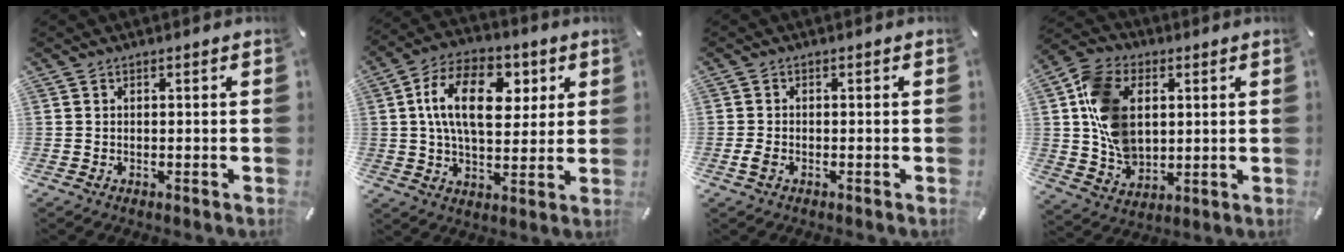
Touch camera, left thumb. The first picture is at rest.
{"total": 16.9, "force": [4.5, 10.4, 12.6], "torque": [-0.220, 0.012, 0.076]}
{"total": 2.0, "force": [-0.8, 1.2, 1.4], "torque": [-0.038, -0.003, -0.018]}
{"total": 14.8, "force": [2.4, 11.2, 9.4], "torque": [-0.201, 0.016, 0.049]}